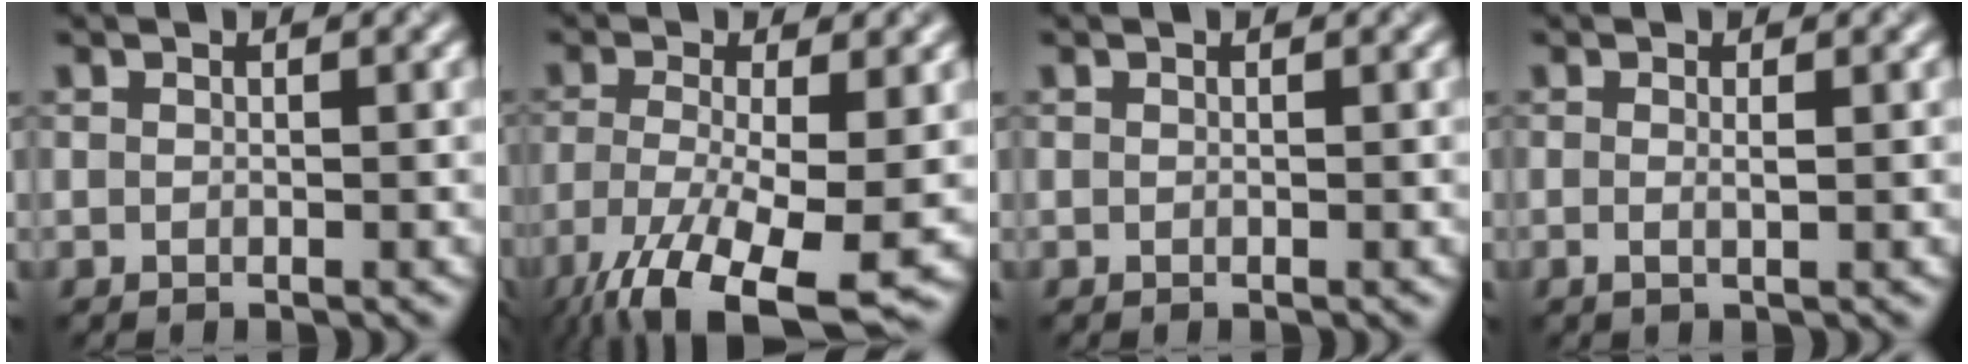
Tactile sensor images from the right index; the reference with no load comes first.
{"total": 10.8, "force": [-5.9, 3.0, 8.6], "torque": [-0.175, -0.031, -0.102]}
{"total": 0.0}
{"total": 1.1, "force": [0.0, 0.3, 1.1], "torque": [-0.018, -0.001, -0.003]}